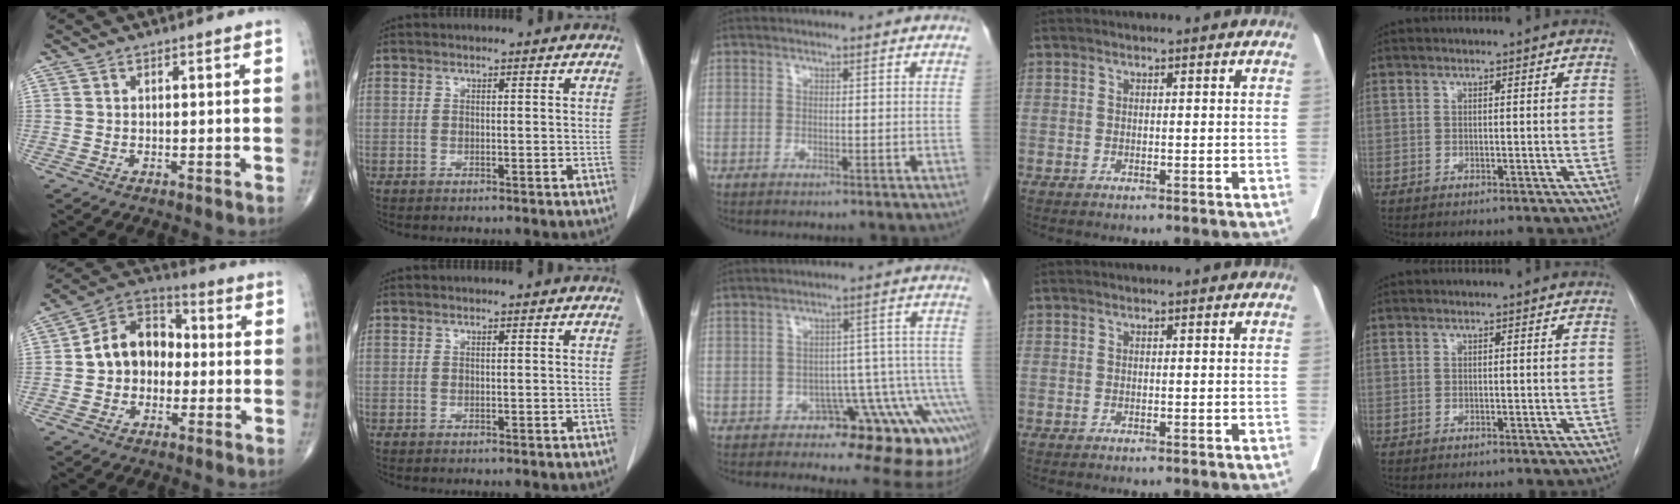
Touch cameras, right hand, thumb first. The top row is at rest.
{"thumb": {"total": 11.8, "force": [-0.5, 9.0, 7.5], "torque": [-0.092, 0.039, -0.023]}, "middle": {"total": 13.5, "force": [-8.8, 5.2, 8.9], "torque": [-0.015, 0.058, -0.103]}}